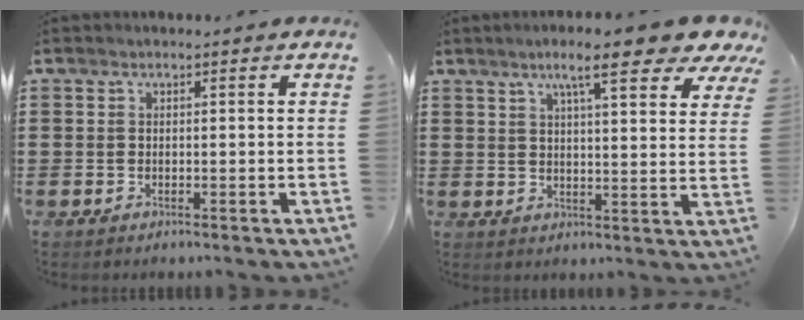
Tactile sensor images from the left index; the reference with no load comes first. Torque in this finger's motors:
{"motor_torque": [2.14, 0.00, 1.00, 0.21]}